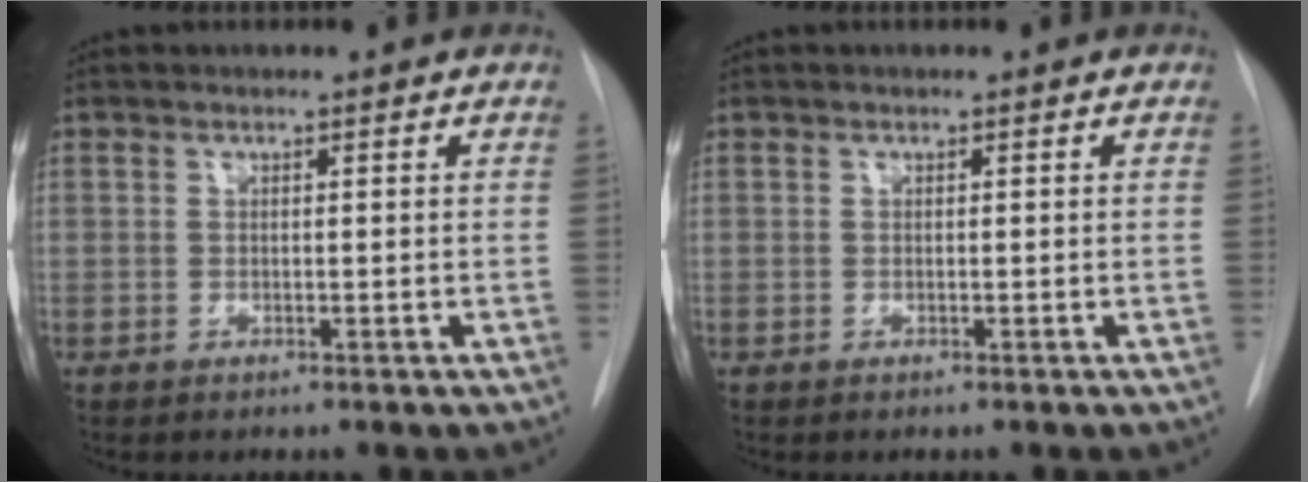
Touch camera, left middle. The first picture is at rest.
{"total": 0.0}